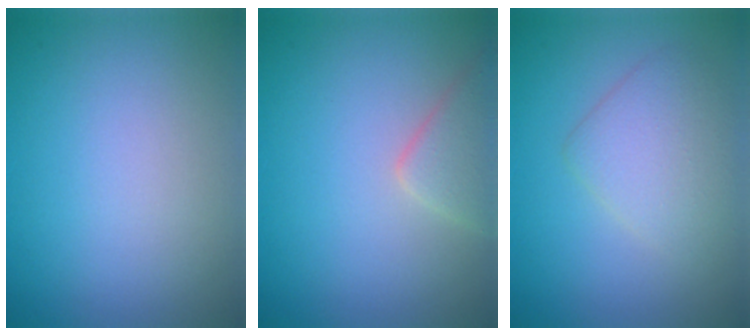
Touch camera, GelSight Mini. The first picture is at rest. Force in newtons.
{"total": 2.7, "press": 2.7, "slide": 0.1}
{"total": 3.3, "press": 3.3, "slide": 0.2}